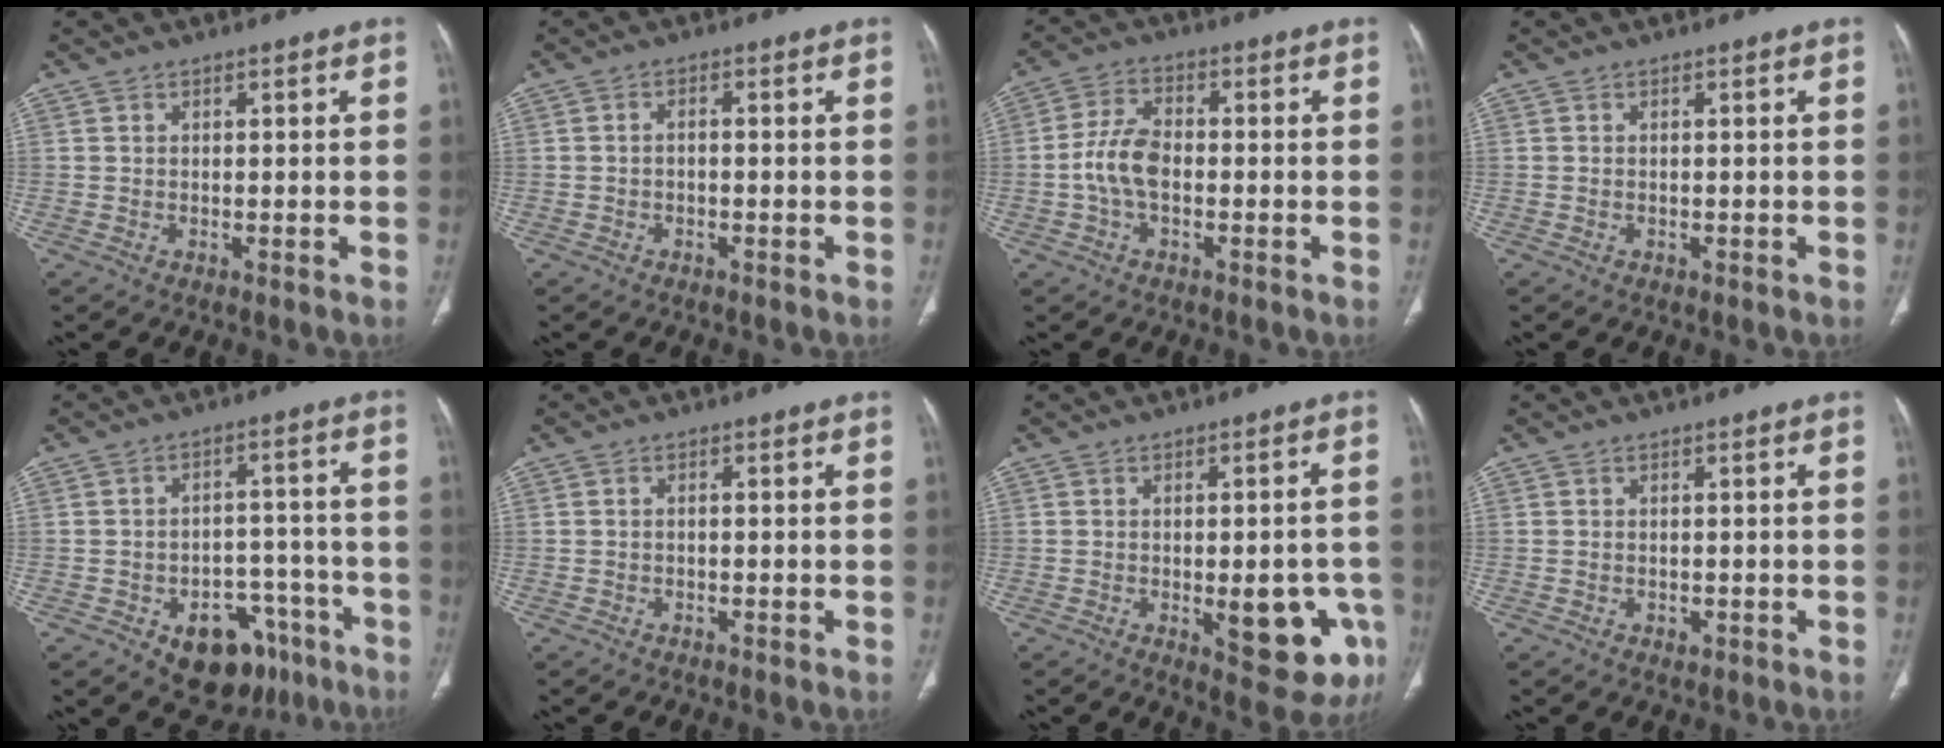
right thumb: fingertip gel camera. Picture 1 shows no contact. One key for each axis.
{"total": 1.3, "fx": -0.4, "fy": 0.8, "fz": 1.0, "tx": -0.016, "ty": 0.006, "tz": -0.009}
{"total": 7.3, "fx": -1.4, "fy": 4.2, "fz": 5.9, "tx": -0.123, "ty": 0.020, "tz": -0.030}
{"total": 0.0}
{"total": 13.6, "fx": -7.5, "fy": 8.9, "fz": 7.1, "tx": -0.051, "ty": 0.058, "tz": -0.095}
{"total": 0.7, "fx": -0.2, "fy": 0.4, "fz": 0.5, "tx": -0.008, "ty": 0.001, "tz": -0.007}
{"total": 12.5, "fx": -3.9, "fy": 5.1, "fz": 10.8, "tx": -0.106, "ty": 0.004, "tz": -0.035}
{"total": 1.1, "fx": -0.4, "fy": 0.8, "fz": 0.7, "tx": -0.011, "ty": 0.001, "tz": -0.001}